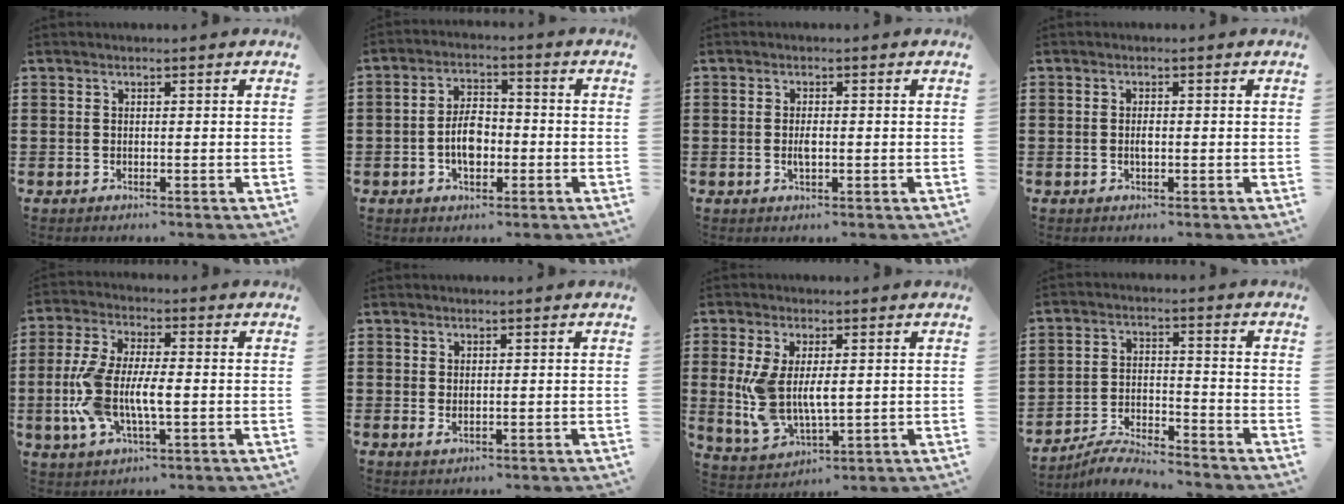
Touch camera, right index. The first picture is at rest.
{"total": 5.6, "force": [-1.2, 3.1, 4.5], "torque": [-0.081, 0.004, -0.025]}
{"total": 2.0, "force": [-0.2, 0.9, 1.8], "torque": [-0.034, 0.001, -0.005]}
{"total": 1.3, "force": [-0.2, 0.6, 1.2], "torque": [-0.022, 0.003, -0.004]}
{"total": 9.7, "force": [-1.3, 4.1, 8.6], "torque": [-0.211, -0.017, -0.034]}
{"total": 1.0, "force": [0.3, 0.5, 0.8], "torque": [-0.014, 0.001, 0.006]}
{"total": 7.3, "force": [0.9, 3.8, 6.2], "torque": [-0.150, -0.002, 0.011]}
{"total": 5.6, "force": [-5.4, 0.3, 1.4], "torque": [-0.029, 0.006, -0.107]}